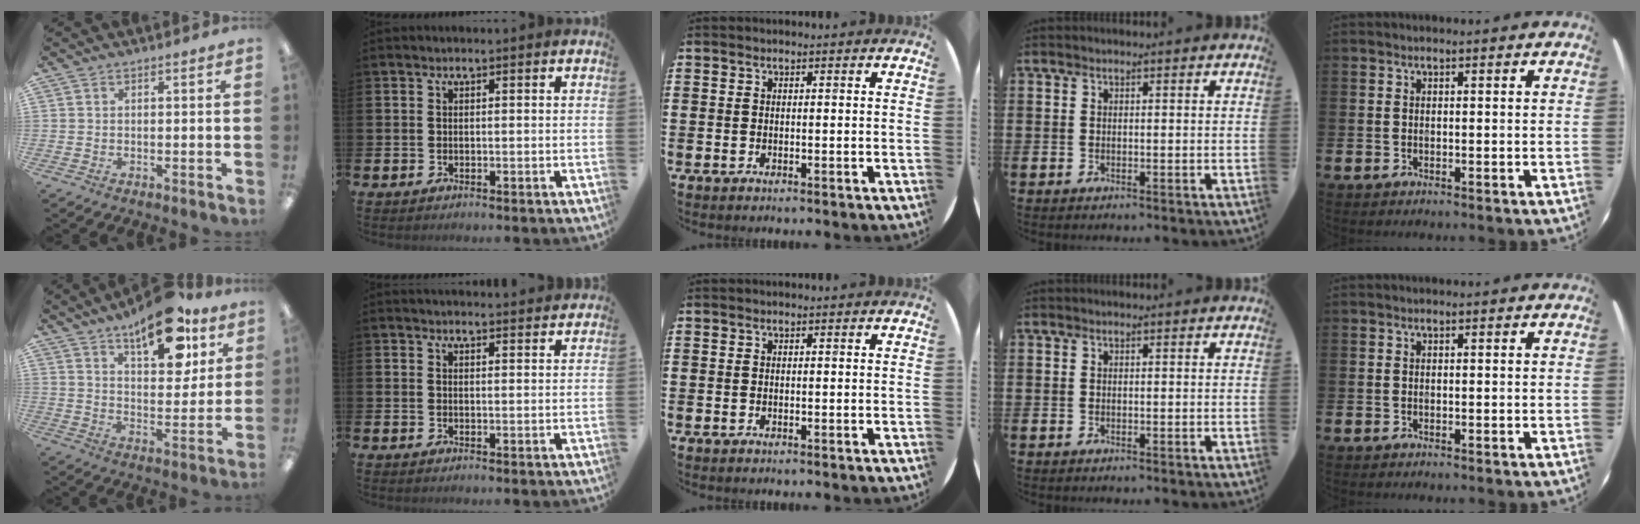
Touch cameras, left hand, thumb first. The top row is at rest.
{"thumb": {"total": 16.1, "force": [10.9, 6.8, 9.6], "torque": [-0.132, -0.054, 0.182]}, "index": {"total": 2.4, "force": [2.4, 0.2, 0.0], "torque": [0.004, -0.016, 0.042]}}